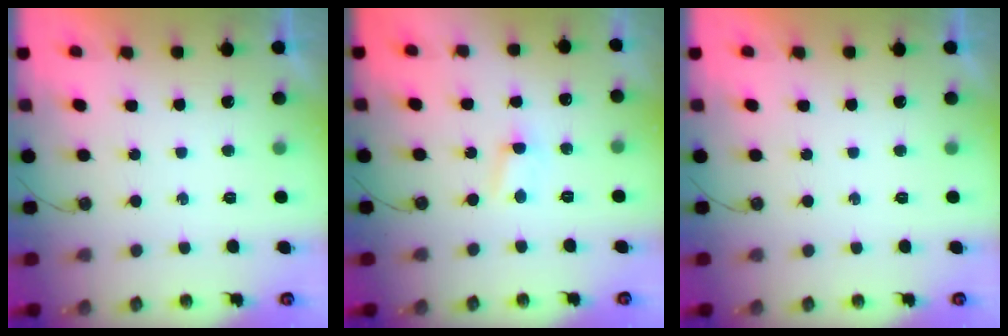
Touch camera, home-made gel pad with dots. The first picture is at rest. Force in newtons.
{"total": 2.6, "press": 2.6, "slide": 0.4}
{"total": 0.0}